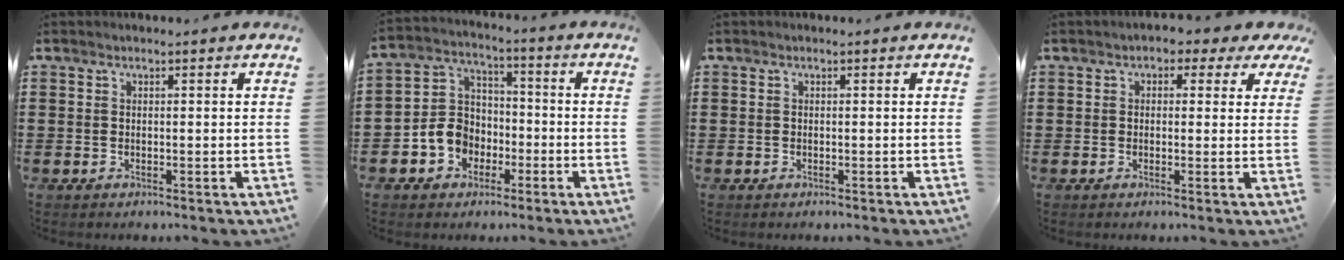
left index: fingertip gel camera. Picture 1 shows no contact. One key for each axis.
{"total": 6.9, "fx": -2.8, "fy": 6.0, "fz": 2.2, "tx": -0.072, "ty": 0.017, "tz": -0.057}
{"total": 0.0}
{"total": 2.0, "fx": 0.6, "fy": 1.4, "fz": 1.3, "tx": -0.022, "ty": 0.005, "tz": 0.006}